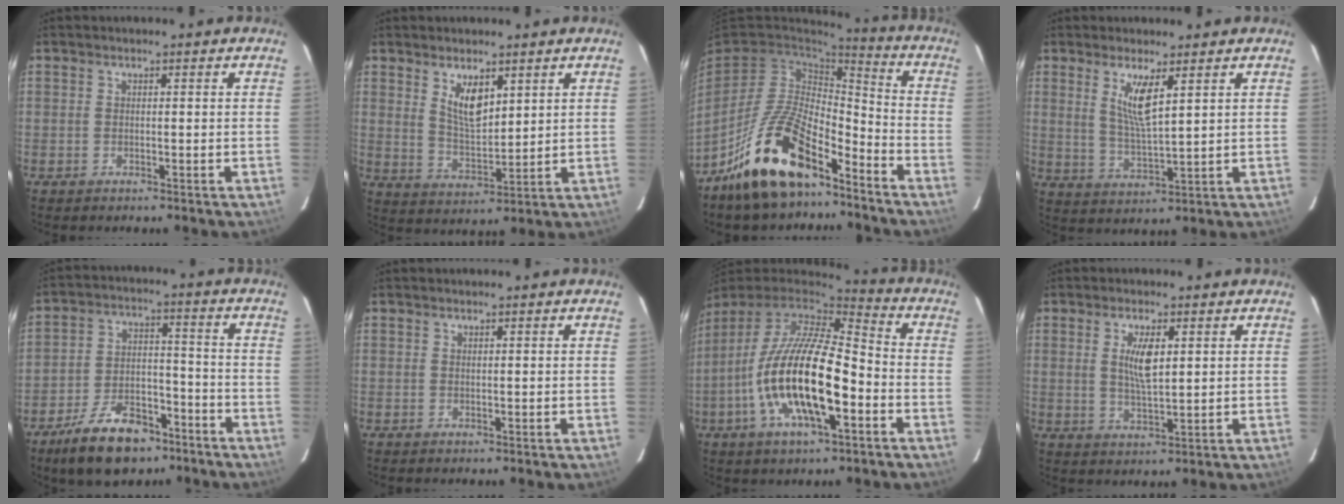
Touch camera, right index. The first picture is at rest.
{"total": 6.9, "force": [3.6, 2.9, 5.2], "torque": [-0.089, -0.006, 0.075]}
{"total": 17.9, "force": [-12.2, 7.0, 11.0], "torque": [-0.220, 0.004, -0.220]}
{"total": 6.5, "force": [3.1, 0.9, 5.7], "torque": [-0.109, -0.014, 0.061]}
{"total": 14.5, "force": [-10.1, 7.2, 7.6], "torque": [-0.156, 0.010, -0.157]}
{"total": 0.0}
{"total": 20.5, "force": [-6.3, 6.8, 18.3], "torque": [-0.352, -0.024, -0.119]}
{"total": 5.7, "force": [1.6, 1.9, 5.1], "torque": [-0.093, -0.003, 0.032]}